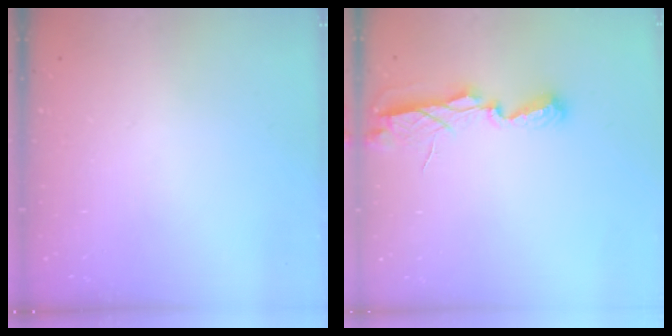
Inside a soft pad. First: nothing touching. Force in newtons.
{"total": 6.6, "press": 6.6, "slide": 0.2}